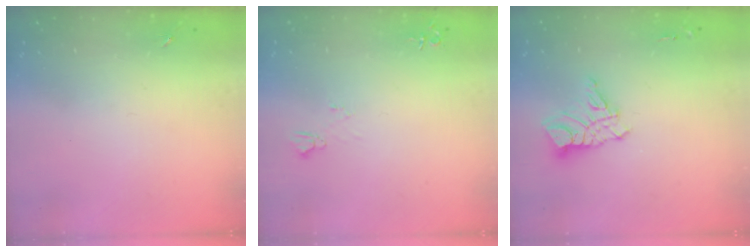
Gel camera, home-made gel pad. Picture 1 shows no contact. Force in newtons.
{"total": 4.9, "press": 4.9, "slide": 0.6}
{"total": 11.0, "press": 10.9, "slide": 1.0}